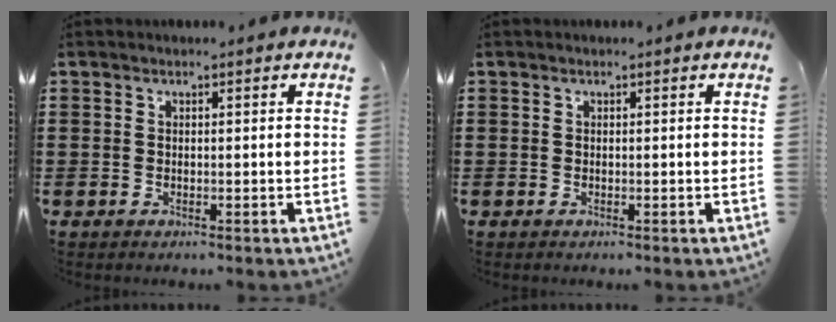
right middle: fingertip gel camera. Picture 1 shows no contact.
{"total": 0.0}